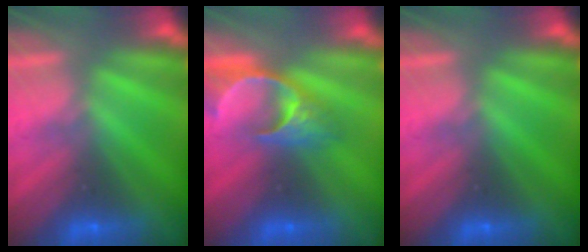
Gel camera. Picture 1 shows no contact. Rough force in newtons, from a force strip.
{"total": 4.9}
{"total": 0.0}